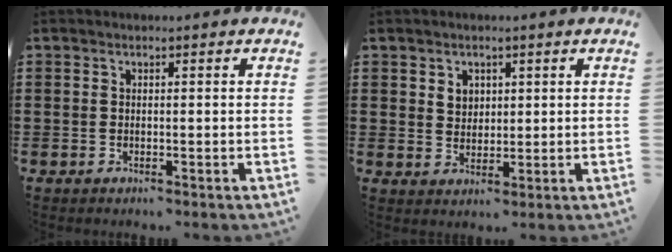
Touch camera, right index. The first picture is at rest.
{"total": 2.5, "force": [1.4, 2.0, 0.6], "torque": [-0.020, 0.007, 0.027]}